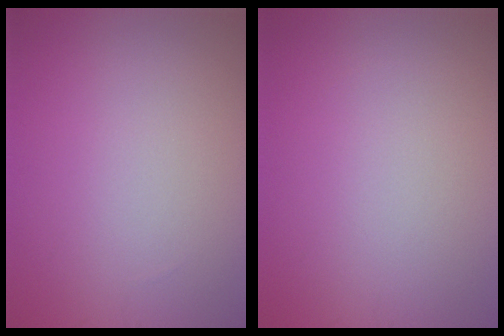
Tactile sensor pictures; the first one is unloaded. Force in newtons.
{"total": 0.0}